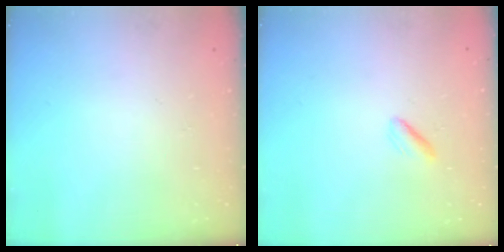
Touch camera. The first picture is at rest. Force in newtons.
{"total": 1.9, "press": 1.8, "slide": 0.6}